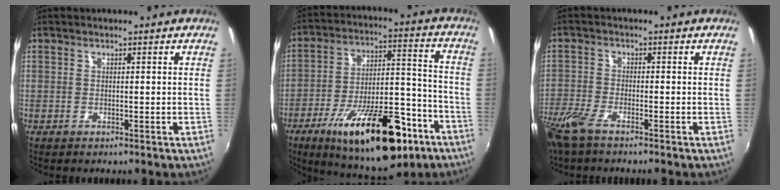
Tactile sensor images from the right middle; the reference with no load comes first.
{"total": 24.2, "force": [-14.0, 8.9, 17.6], "torque": [-0.286, -0.009, -0.204]}
{"total": 6.6, "force": [-5.1, 1.6, 4.0], "torque": [-0.105, -0.021, -0.104]}